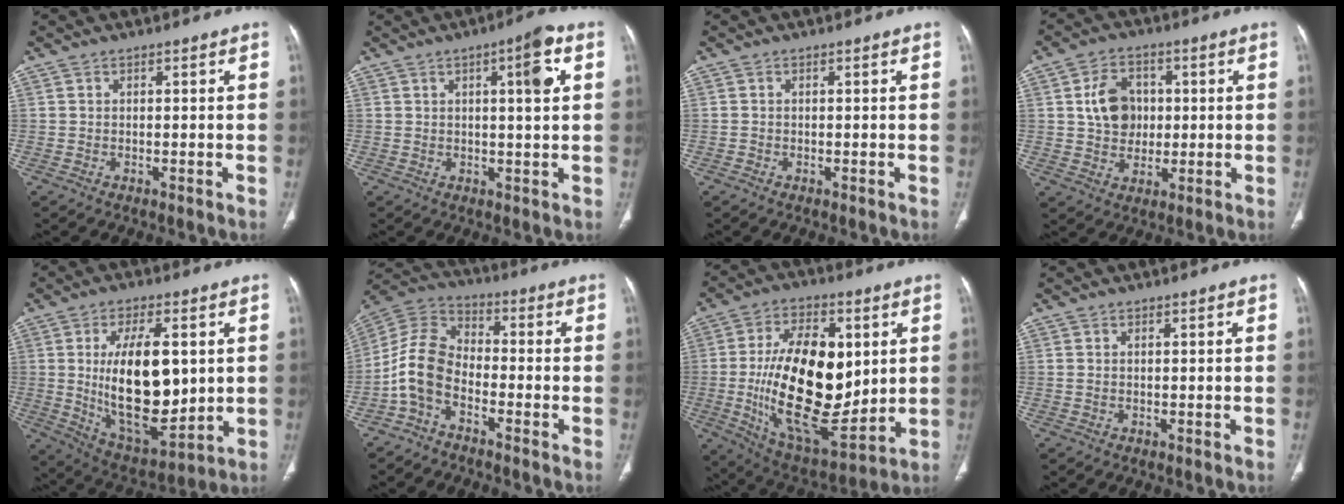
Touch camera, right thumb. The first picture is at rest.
{"total": 6.8, "force": [1.8, 1.4, 6.4], "torque": [-0.090, 0.003, 0.023]}
{"total": 1.4, "force": [-1.0, 0.9, 0.1], "torque": [-0.006, 0.004, -0.025]}
{"total": 8.9, "force": [1.2, 7.1, 5.2], "torque": [-0.061, 0.000, 0.020]}
{"total": 16.3, "force": [1.6, 7.3, 14.4], "torque": [-0.225, -0.031, 0.044]}
{"total": 9.4, "force": [-3.8, 5.8, 6.3], "torque": [-0.127, 0.048, -0.091]}
{"total": 25.5, "force": [1.4, 12.8, 21.9], "torque": [-0.359, -0.028, 0.035]}
{"total": 0.6, "force": [0.1, 0.2, 0.6], "torque": [-0.022, 0.005, 0.006]}